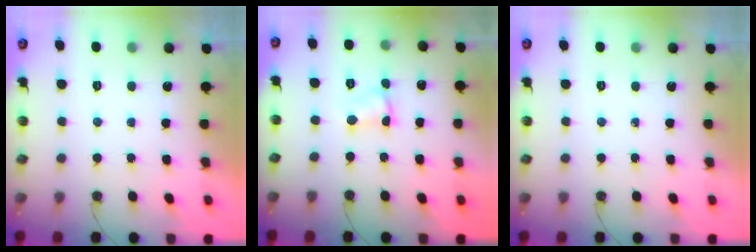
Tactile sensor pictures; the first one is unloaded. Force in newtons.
{"total": 2.8, "press": 2.8, "slide": 0.3}
{"total": 0.0}